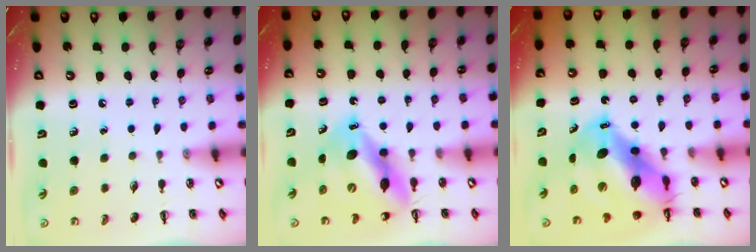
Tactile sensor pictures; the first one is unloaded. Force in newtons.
{"total": 12.7, "press": 12.2, "slide": 3.2}
{"total": 13.6, "press": 12.9, "slide": 4.1}